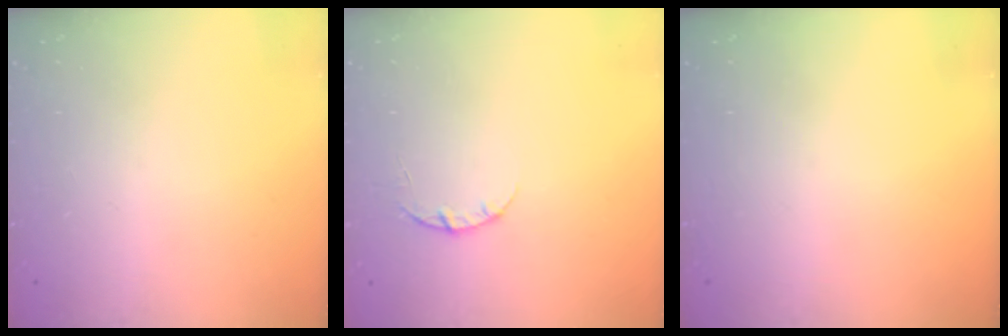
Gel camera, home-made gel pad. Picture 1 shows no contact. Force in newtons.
{"total": 3.2, "press": 3.2, "slide": 0.3}
{"total": 0.0}